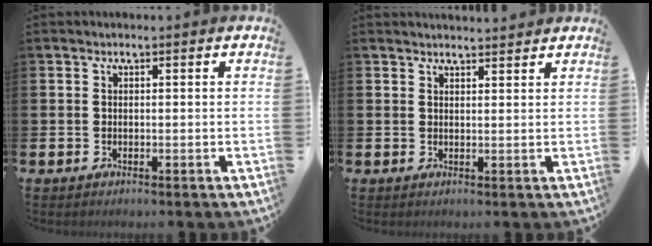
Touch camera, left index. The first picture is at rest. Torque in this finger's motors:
{"motor_torque": [0.82, -1.32, 0.13, 0.08]}